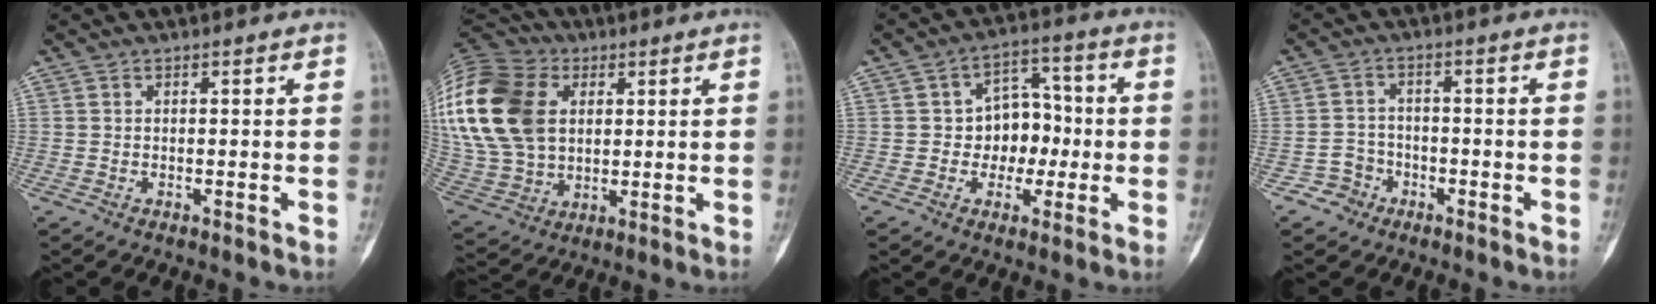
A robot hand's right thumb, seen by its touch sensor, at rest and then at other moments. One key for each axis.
{"total": 27.3, "fx": 6.4, "fy": 19.5, "fz": 18.0, "tx": -0.399, "ty": 0.026, "tz": 0.129}
{"total": 9.5, "fx": -0.9, "fy": 7.4, "fz": 5.8, "tx": -0.029, "ty": 0.033, "tz": -0.019}
{"total": 4.3, "fx": -2.4, "fy": 3.6, "fz": -0.1, "tx": 0.031, "ty": 0.022, "tz": -0.045}